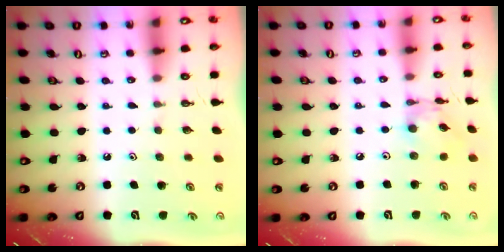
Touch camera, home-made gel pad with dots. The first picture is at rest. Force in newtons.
{"total": 6.2, "press": 6.2, "slide": 0.3}